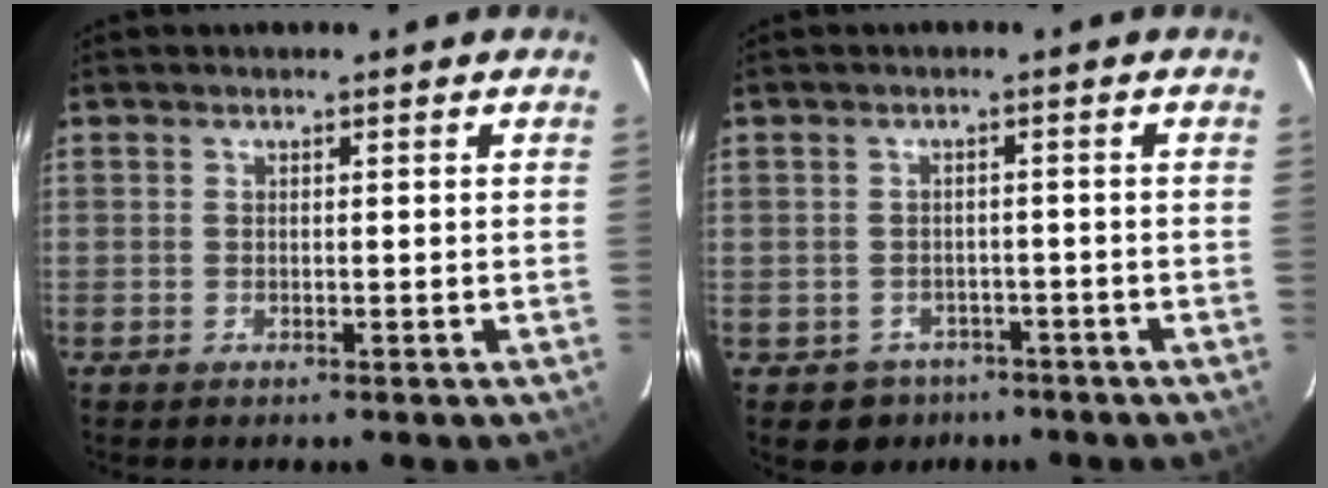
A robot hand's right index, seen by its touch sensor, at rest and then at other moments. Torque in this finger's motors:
{"motor_torque": [-0.43, -0.02, -0.60, -0.21]}